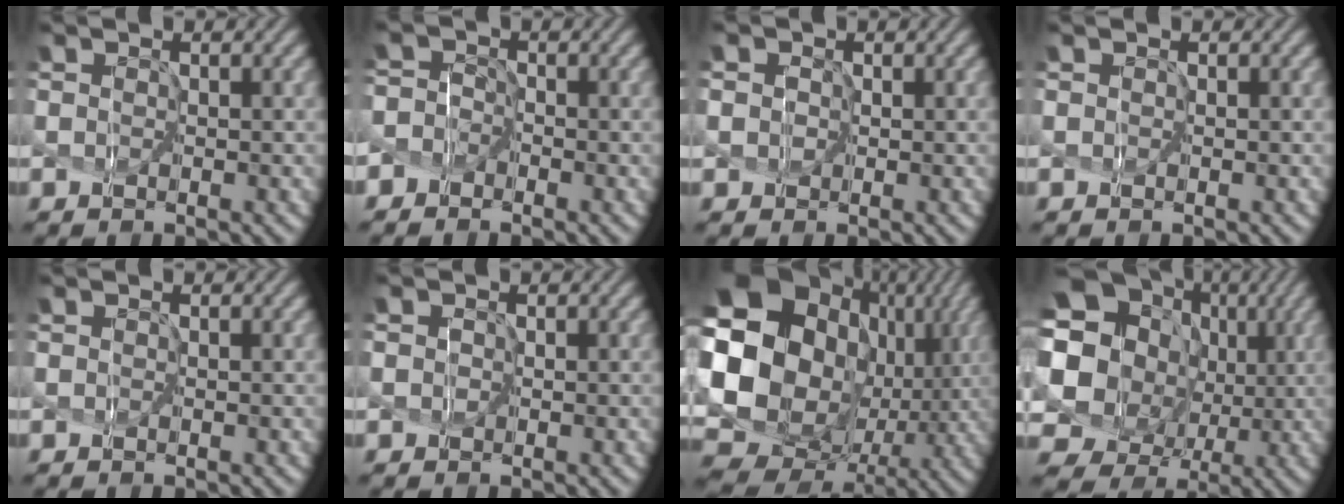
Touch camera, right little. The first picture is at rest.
{"total": 2.0, "force": [-1.6, 1.2, 0.3], "torque": [-0.007, 0.003, -0.027]}
{"total": 3.9, "force": [1.3, 3.3, 1.7], "torque": [-0.024, 0.033, -0.002]}
{"total": 0.0}
{"total": 0.0}
{"total": 1.4, "force": [0.4, 1.2, 0.6], "torque": [0.006, 0.015, -0.010]}
{"total": 20.2, "force": [2.3, 16.7, 11.2], "torque": [-0.231, -0.013, 0.047]}
{"total": 11.9, "force": [2.4, 10.1, 5.8], "torque": [-0.149, -0.006, 0.043]}